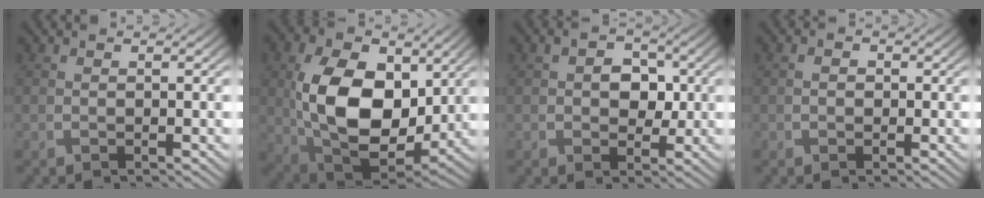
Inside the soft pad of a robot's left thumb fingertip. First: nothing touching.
{"total": 14.9, "force": [1.6, 9.6, 11.3], "torque": [-0.226, -0.001, 0.037]}
{"total": 3.9, "force": [0.2, 2.8, 2.6], "torque": [-0.048, -0.001, -0.003]}
{"total": 1.1, "force": [-0.1, 0.9, 0.5], "torque": [-0.010, -0.003, -0.003]}